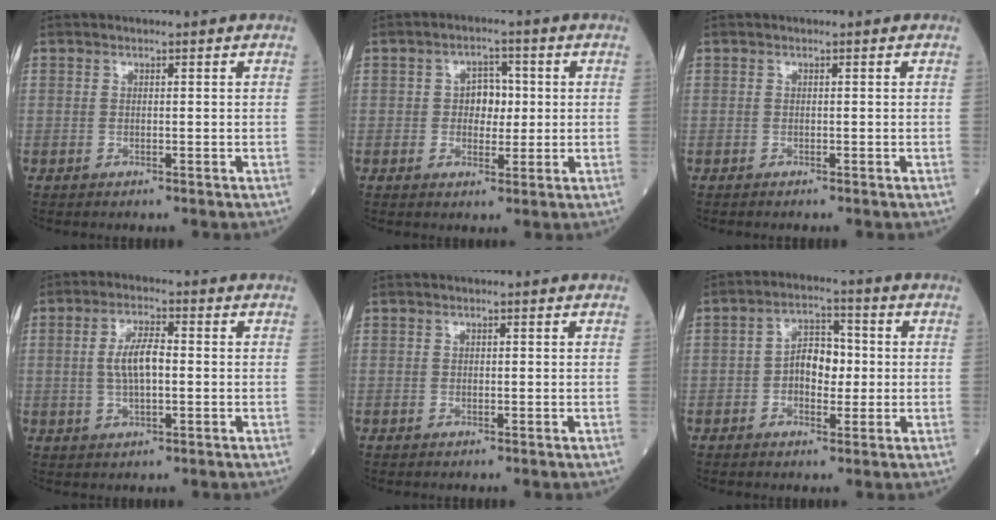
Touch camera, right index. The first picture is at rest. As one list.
[{"total": 4.2, "force": [0.3, 2.9, 3.1], "torque": [-0.041, 0.011, 0.004]}, {"total": 0.0}, {"total": 5.7, "force": [0.0, 1.8, 5.5], "torque": [-0.110, 0.008, 0.000]}, {"total": 0.0}, {"total": 6.0, "force": [-0.4, 3.5, 4.9], "torque": [-0.081, 0.018, -0.010]}]